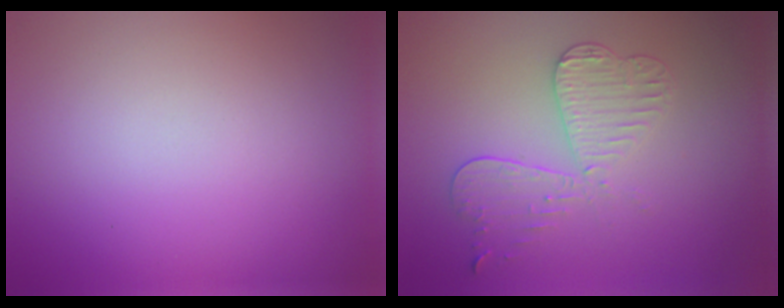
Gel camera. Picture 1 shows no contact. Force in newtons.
{"total": 3.7, "press": 3.3, "slide": 1.8}